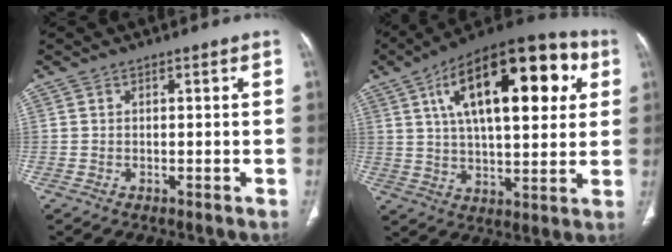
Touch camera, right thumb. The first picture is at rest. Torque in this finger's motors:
{"motor_torque": [0.29, 4.72, 2.03, 0.12, 0.55]}